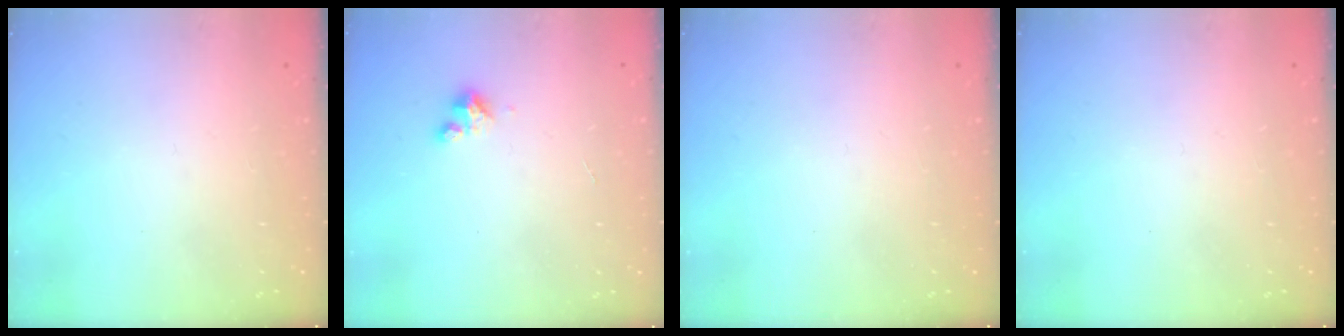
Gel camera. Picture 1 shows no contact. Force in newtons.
{"total": 2.0, "press": 2.0, "slide": 0.3}
{"total": 0.0}
{"total": 0.0}